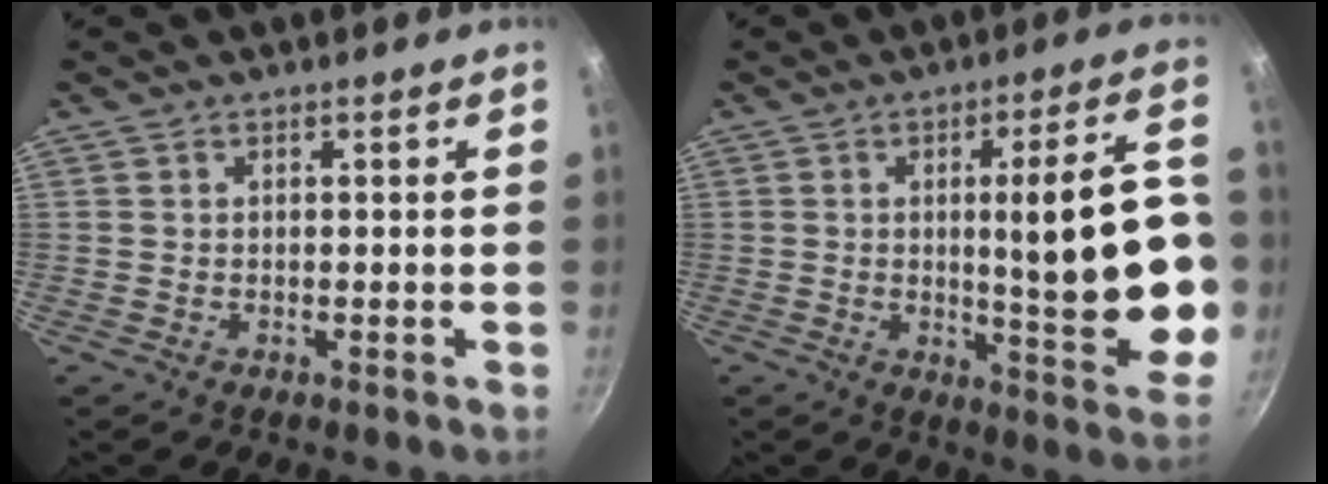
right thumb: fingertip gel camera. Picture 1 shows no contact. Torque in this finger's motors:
{"motor_torque": [2.06, 2.17, 1.67, -0.12, 0.14]}